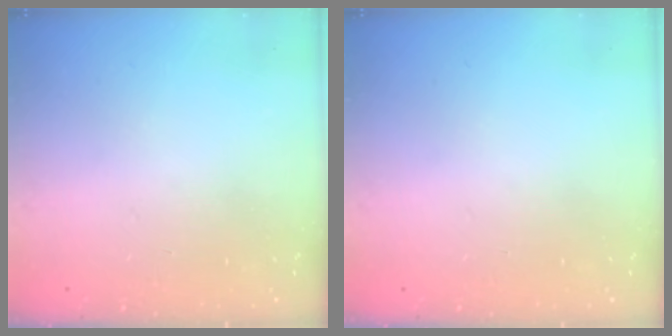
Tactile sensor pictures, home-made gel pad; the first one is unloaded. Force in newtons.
{"total": 0.0}